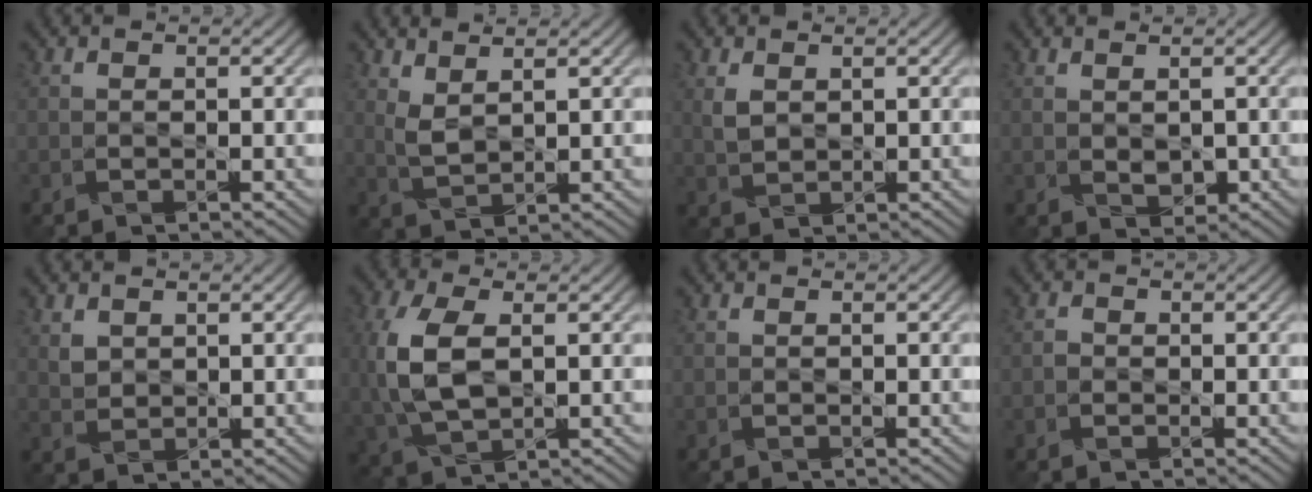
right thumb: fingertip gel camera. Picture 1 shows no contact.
{"total": 2.8, "force": [2.1, 0.9, 1.7], "torque": [-0.052, 0.002, 0.048]}
{"total": 2.1, "force": [1.0, 1.3, 1.3], "torque": [-0.041, 0.001, 0.025]}
{"total": 1.5, "force": [0.2, 0.9, 1.2], "torque": [-0.027, -0.004, 0.010]}
{"total": 2.0, "force": [1.3, 1.3, 0.6], "torque": [-0.023, 0.000, 0.028]}
{"total": 9.0, "force": [0.5, 5.1, 7.5], "torque": [-0.201, 0.003, 0.013]}
{"total": 0.0}
{"total": 0.8, "force": [-0.3, 0.7, 0.2], "torque": [-0.004, 0.000, -0.010]}